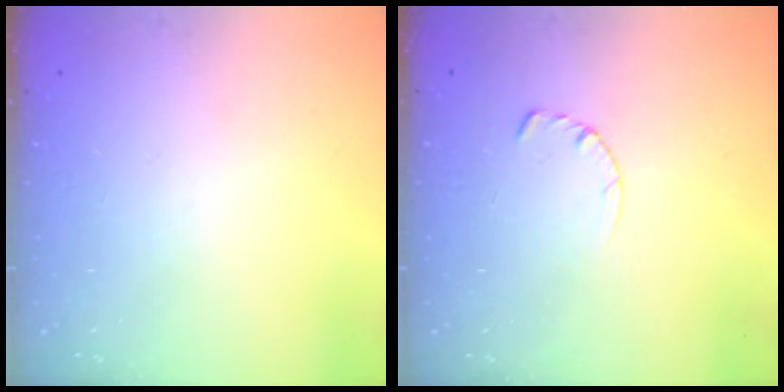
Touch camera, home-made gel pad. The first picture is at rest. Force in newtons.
{"total": 2.8, "press": 2.8, "slide": 0.4}